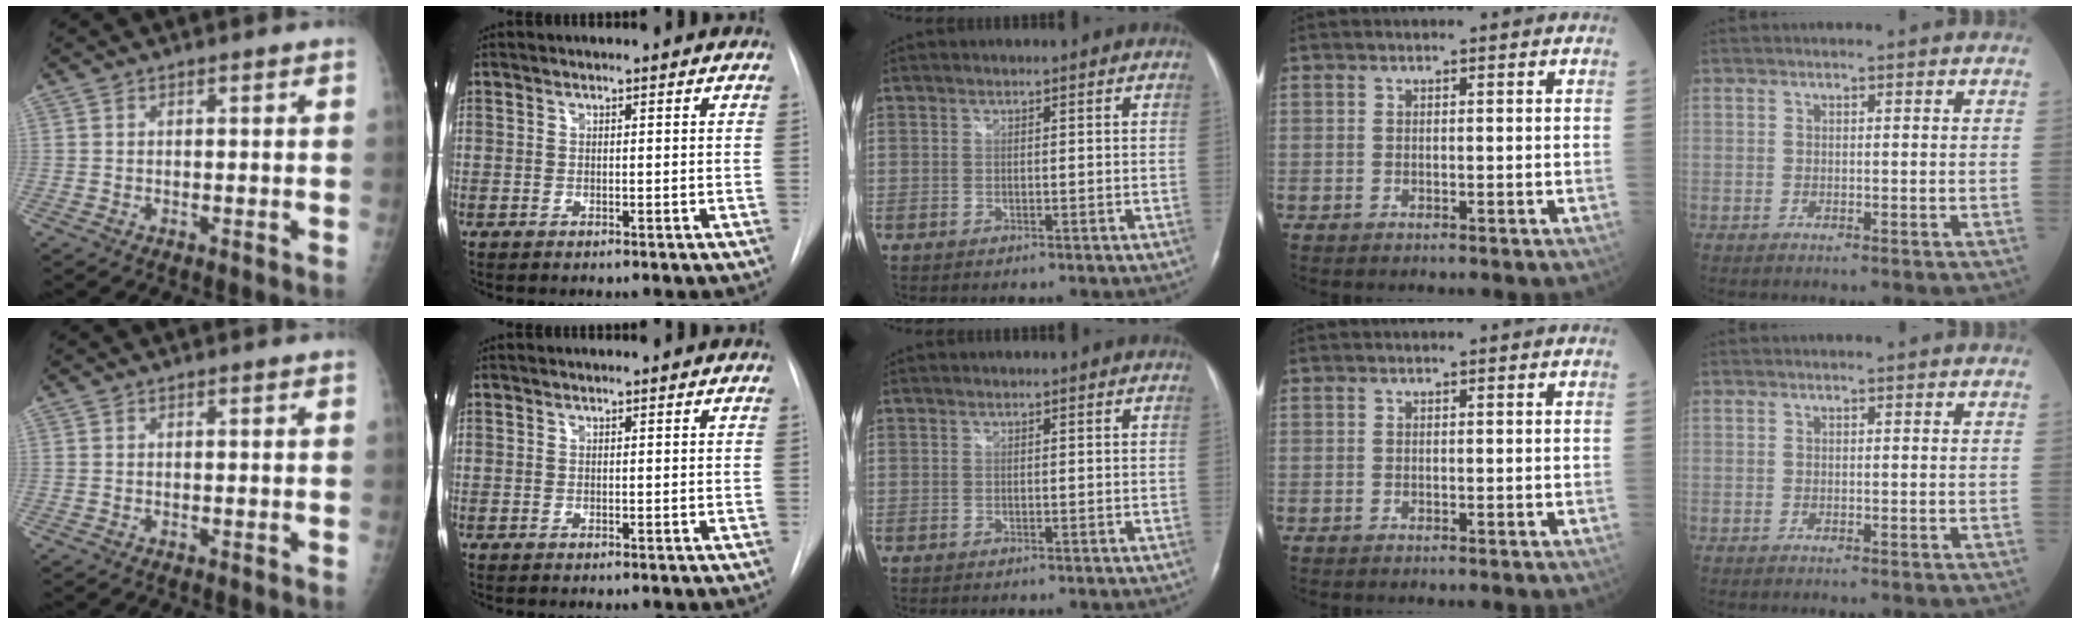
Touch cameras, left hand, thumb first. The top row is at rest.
{}